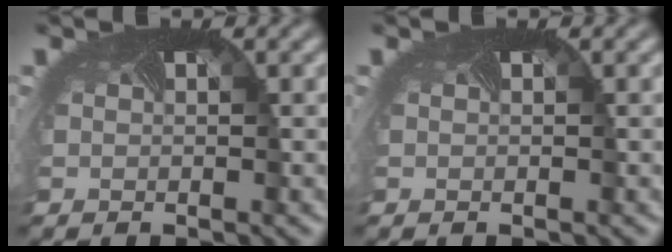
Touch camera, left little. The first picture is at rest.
{"total": 0.0}